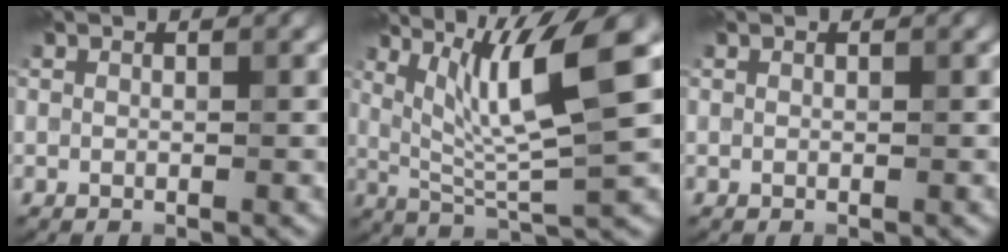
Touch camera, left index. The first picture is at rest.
{"total": 8.6, "force": [3.0, 1.5, 7.9], "torque": [-0.133, -0.003, 0.057]}
{"total": 0.0}